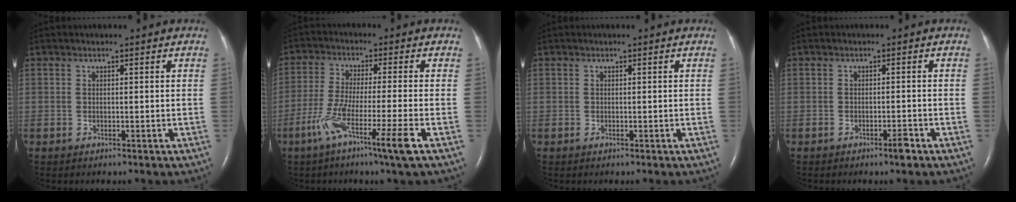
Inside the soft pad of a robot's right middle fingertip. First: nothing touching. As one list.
[{"total": 9.3, "force": [-4.7, -1.2, 7.9], "torque": [-0.149, -0.027, -0.092]}, {"total": 0.0}, {"total": 1.6, "force": [-1.2, 0.1, 1.1], "torque": [-0.019, -0.001, -0.018]}]